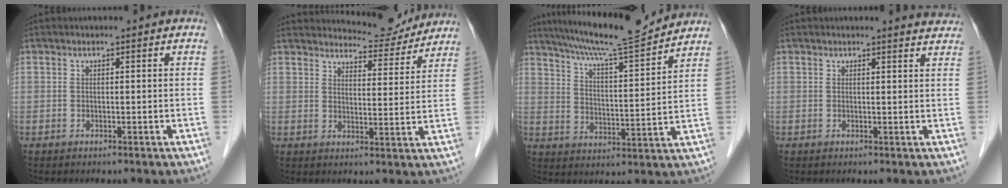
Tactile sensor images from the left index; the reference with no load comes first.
{"total": 8.4, "force": [8.1, 1.8, 0.8], "torque": [-0.007, -0.011, 0.099]}
{"total": 13.9, "force": [12.8, 0.1, 5.5], "torque": [-0.098, -0.003, 0.197]}
{"total": 2.6, "force": [2.6, 0.2, 0.0], "torque": [-0.001, -0.019, 0.005]}